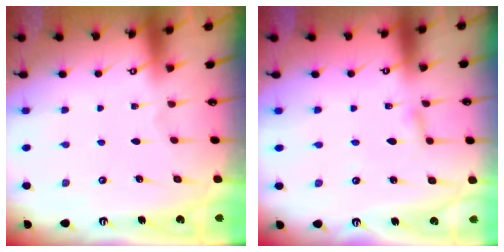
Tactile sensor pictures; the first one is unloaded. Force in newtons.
{"total": 1.7, "press": 1.7, "slide": 0.2}